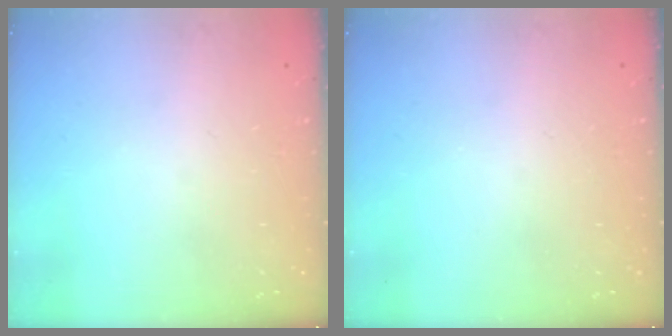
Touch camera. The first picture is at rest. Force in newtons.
{"total": 0.0}